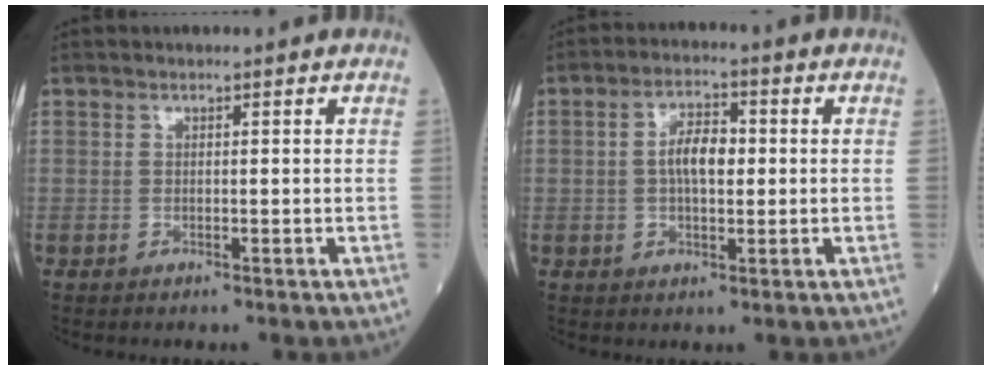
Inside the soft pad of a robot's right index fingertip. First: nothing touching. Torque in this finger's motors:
{"motor_torque": [0.10, 0.01, 0.13, 0.10]}